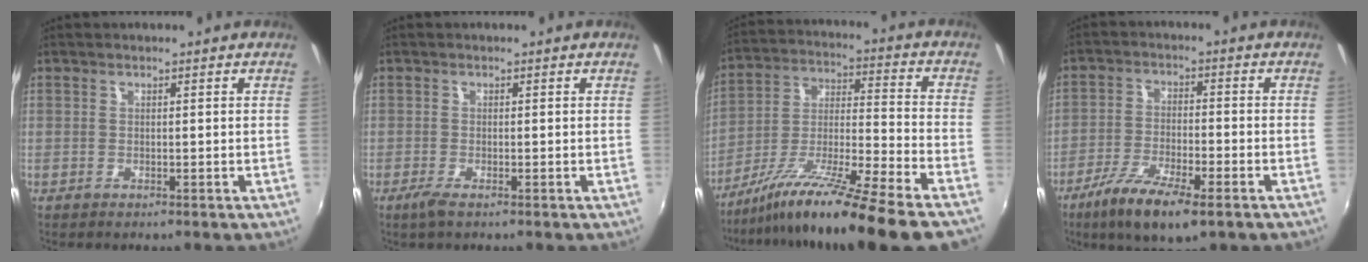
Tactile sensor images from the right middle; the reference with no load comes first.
{"total": 2.0, "force": [-1.3, 0.2, 1.5], "torque": [-0.030, -0.008, -0.025]}
{"total": 21.1, "force": [-16.0, -0.8, 13.7], "torque": [-0.228, -0.052, -0.268]}
{"total": 12.4, "force": [-7.8, 3.0, 9.1], "torque": [-0.193, -0.038, -0.143]}